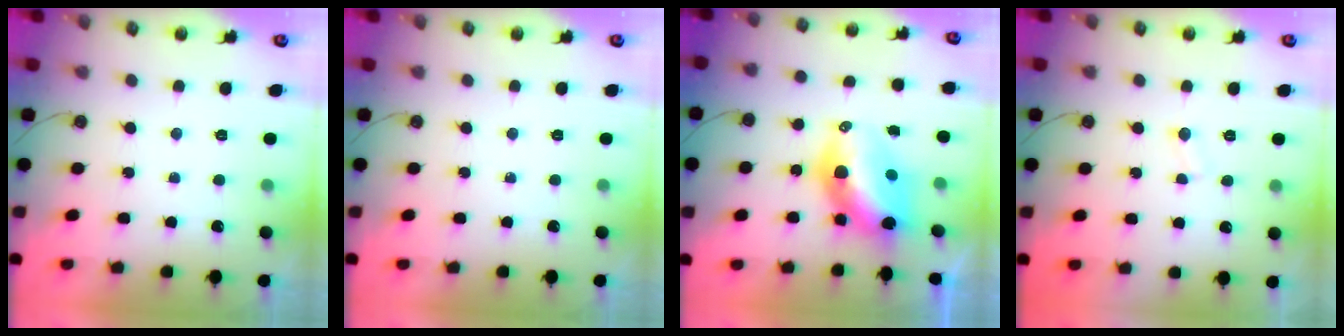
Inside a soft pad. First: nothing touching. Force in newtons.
{"total": 0.0}
{"total": 11.9, "press": 11.8, "slide": 1.2}
{"total": 1.8, "press": 1.8, "slide": 0.2}